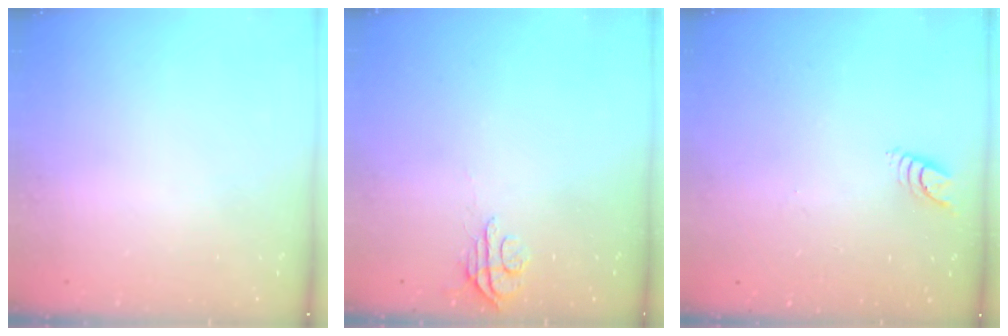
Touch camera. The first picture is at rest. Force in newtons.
{"total": 4.9, "press": 4.8, "slide": 0.4}
{"total": 4.7, "press": 4.6, "slide": 0.4}